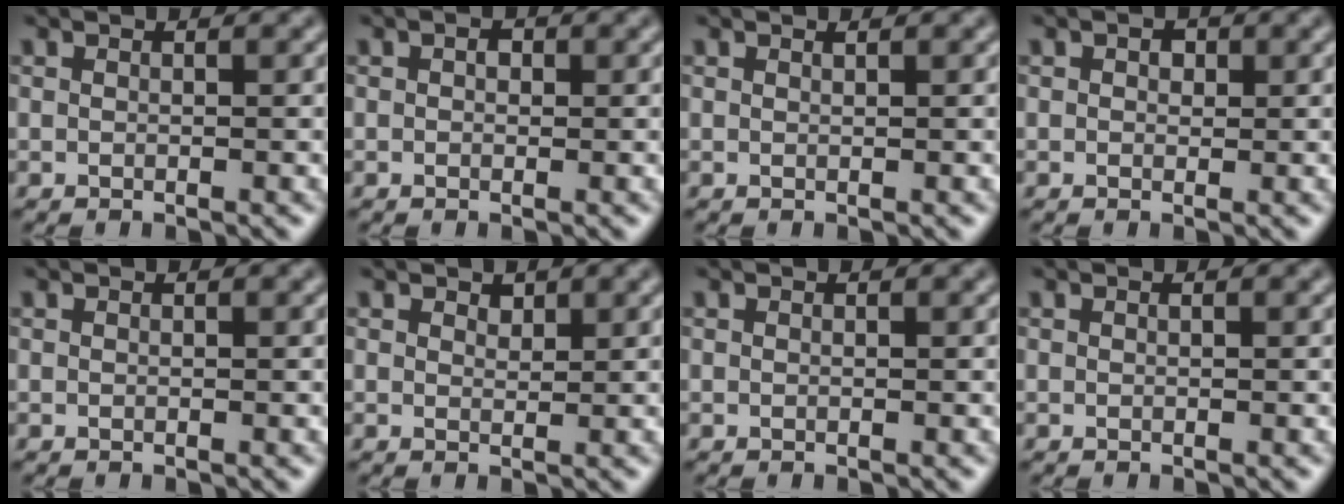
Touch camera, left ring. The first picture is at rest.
{"total": 0.9, "force": [0.2, 0.7, 0.5], "torque": [-0.007, -0.002, -0.001]}
{"total": 0.0}
{"total": 1.2, "force": [0.5, 0.8, 0.7], "torque": [-0.008, 0.000, 0.001]}
{"total": 0.0}
{"total": 0.9, "force": [0.8, 0.5, 0.3], "torque": [-0.004, 0.000, 0.012]}
{"total": 0.0}
{"total": 0.0}